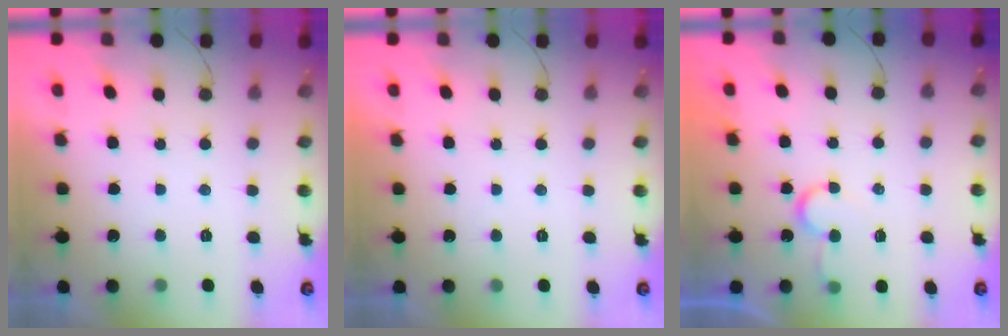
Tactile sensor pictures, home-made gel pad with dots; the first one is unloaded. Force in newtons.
{"total": 1.8, "press": 1.8, "slide": 0.0}
{"total": 5.7, "press": 5.7, "slide": 0.3}